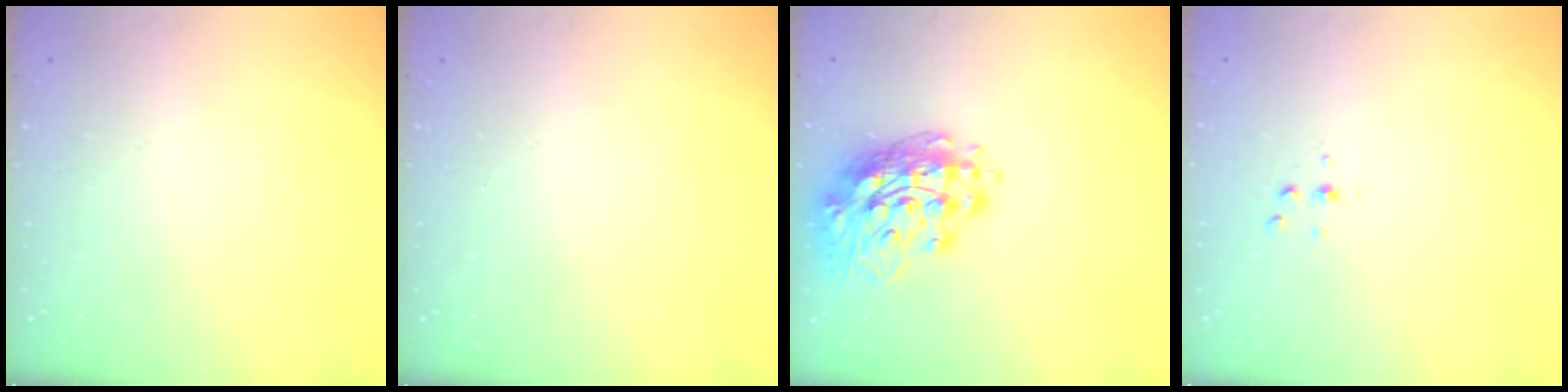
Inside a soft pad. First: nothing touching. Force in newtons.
{"total": 0.0}
{"total": 15.7, "press": 15.7, "slide": 1.3}
{"total": 2.6, "press": 2.6, "slide": 0.3}